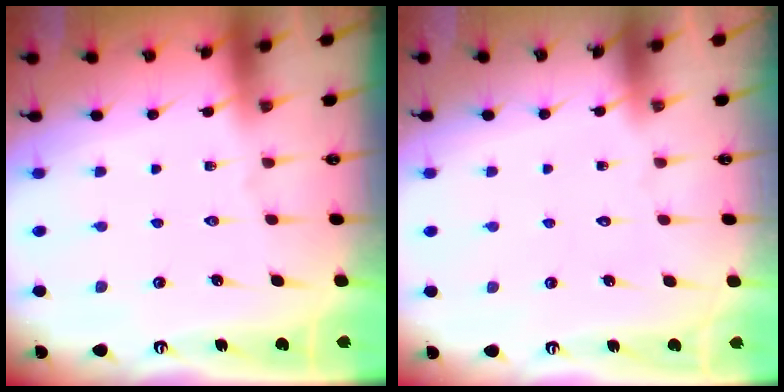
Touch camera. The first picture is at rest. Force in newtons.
{"total": 1.6, "press": 1.6, "slide": 0.1}